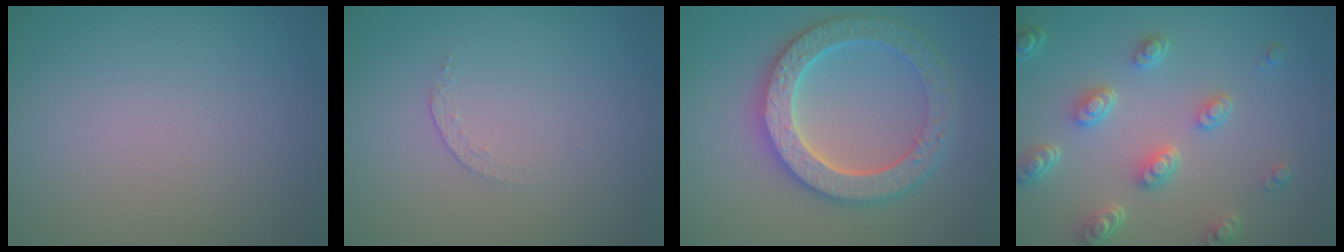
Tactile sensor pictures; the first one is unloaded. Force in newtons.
{"total": 0.7, "press": 0.4, "slide": 0.6}
{"total": 6.4, "press": 6.3, "slide": 1.3}
{"total": 5.0, "press": 3.7, "slide": 3.3}